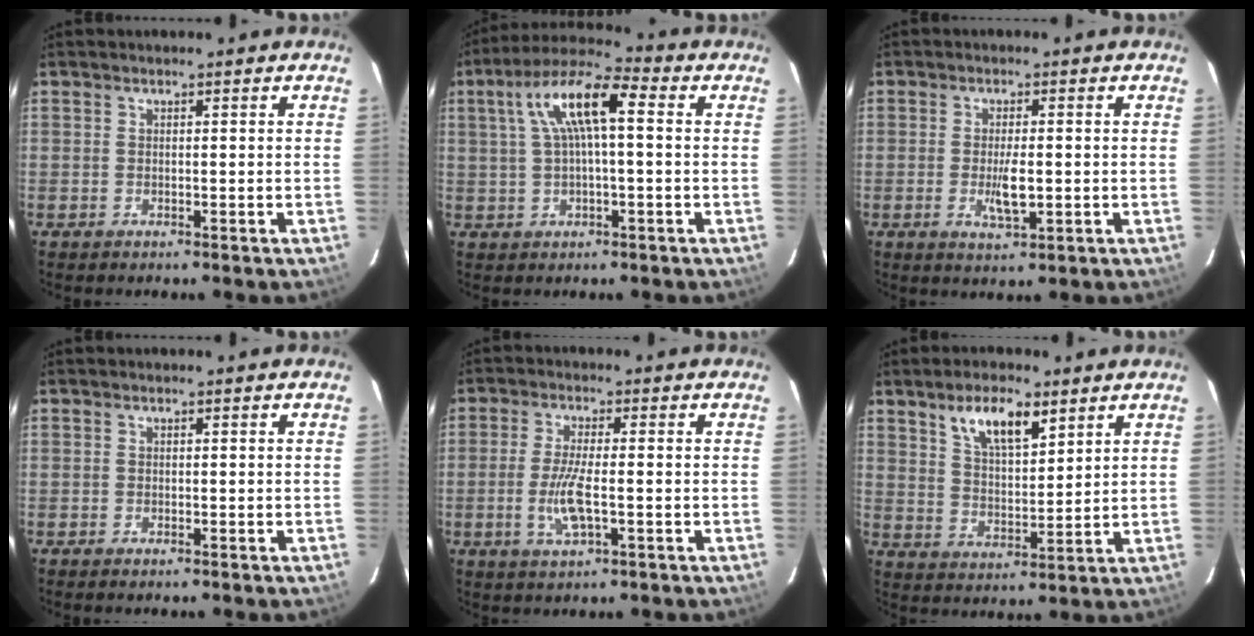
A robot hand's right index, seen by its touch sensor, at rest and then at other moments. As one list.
[{"total": 10.9, "force": [2.2, 2.9, 10.2], "torque": [-0.190, 0.028, 0.038]}, {"total": 4.7, "force": [-0.8, 1.6, 4.4], "torque": [-0.079, -0.008, -0.012]}, {"total": 0.5, "force": [-0.4, 0.2, 0.2], "torque": [-0.005, -0.002, -0.009]}, {"total": 6.7, "force": [-1.7, 1.6, 6.2], "torque": [-0.127, -0.010, -0.033]}, {"total": 9.2, "force": [5.6, 3.5, 6.4], "torque": [-0.108, 0.006, 0.105]}]